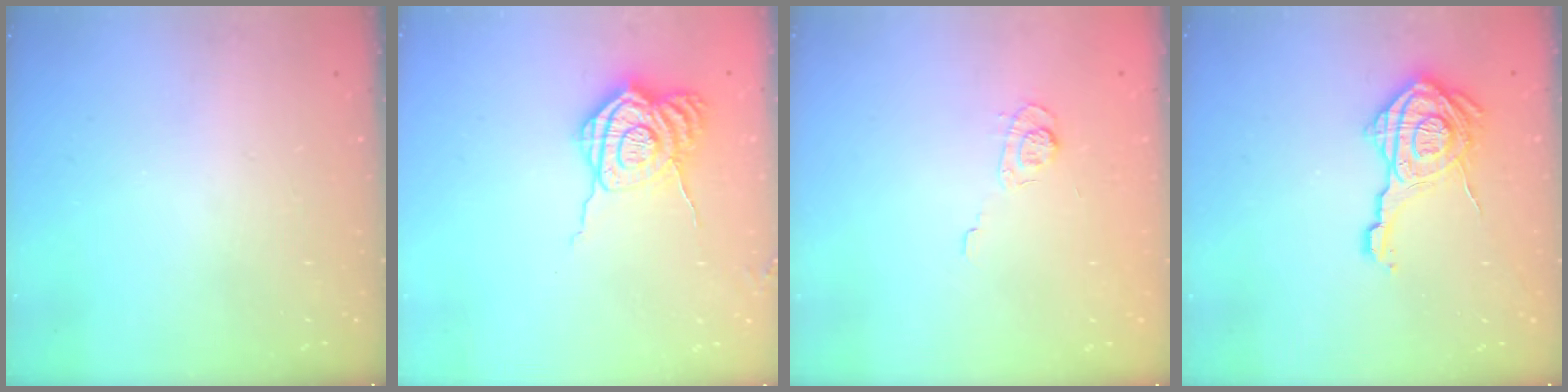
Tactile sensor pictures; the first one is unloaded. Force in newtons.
{"total": 10.8, "press": 10.8, "slide": 0.9}
{"total": 3.1, "press": 2.7, "slide": 1.6}
{"total": 17.5, "press": 17.5, "slide": 0.7}